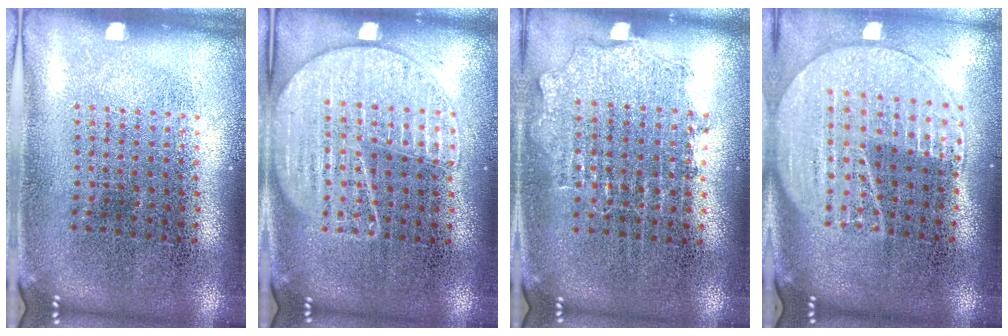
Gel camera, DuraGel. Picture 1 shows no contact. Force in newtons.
{"total": 1.4, "press": 1.4, "slide": 0.2}
{"total": 0.9, "press": 0.9, "slide": 0.2}
{"total": 2.0, "press": 1.7, "slide": 0.9}